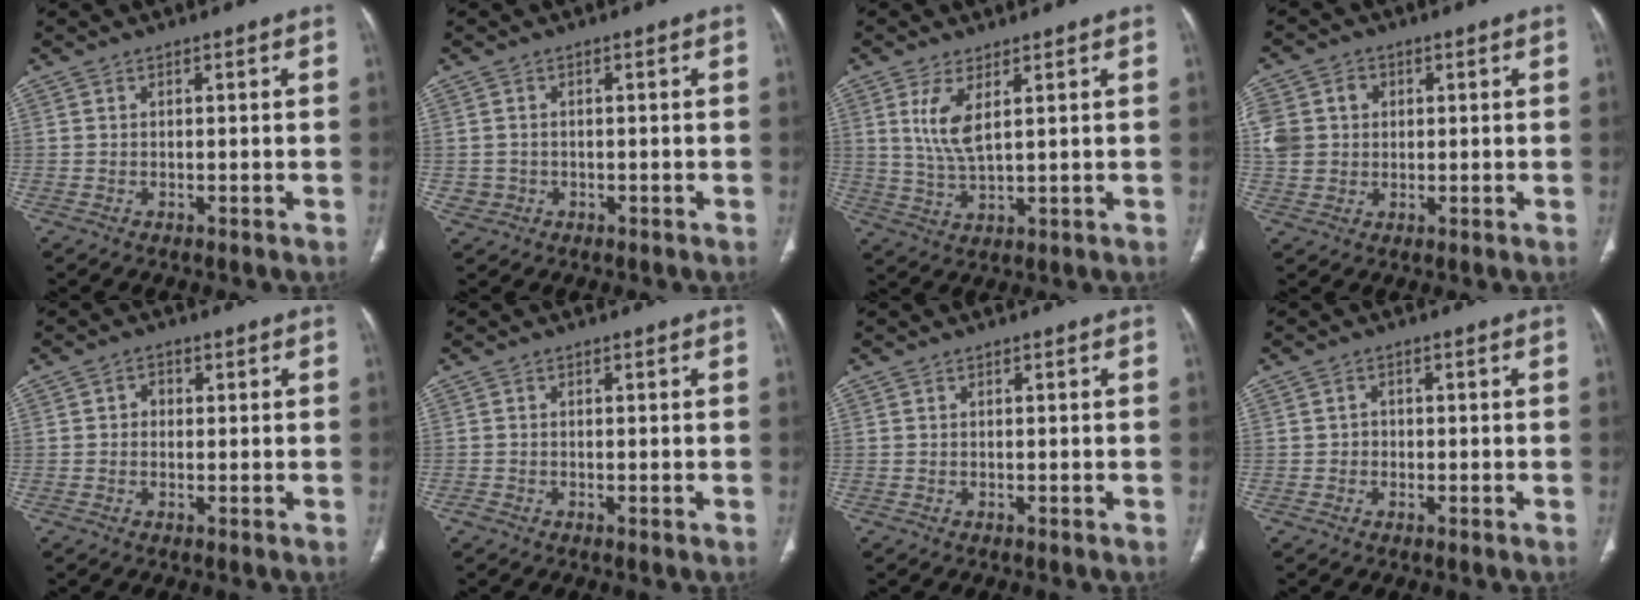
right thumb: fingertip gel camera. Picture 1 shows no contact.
{"total": 2.1, "force": [-0.4, 2.0, 0.4], "torque": [0.003, 0.008, -0.001]}
{"total": 6.3, "force": [2.4, 2.2, 5.5], "torque": [-0.118, -0.017, 0.059]}
{"total": 9.9, "force": [2.0, 8.5, 4.7], "torque": [-0.102, 0.014, 0.044]}
{"total": 2.0, "force": [0.3, 1.7, 1.0], "torque": [-0.004, 0.004, 0.000]}
{"total": 0.9, "force": [-0.4, 0.5, 0.6], "torque": [-0.010, -0.002, -0.010]}
{"total": 0.0}
{"total": 1.5, "force": [-0.4, 1.5, 0.3], "torque": [0.007, 0.008, -0.009]}